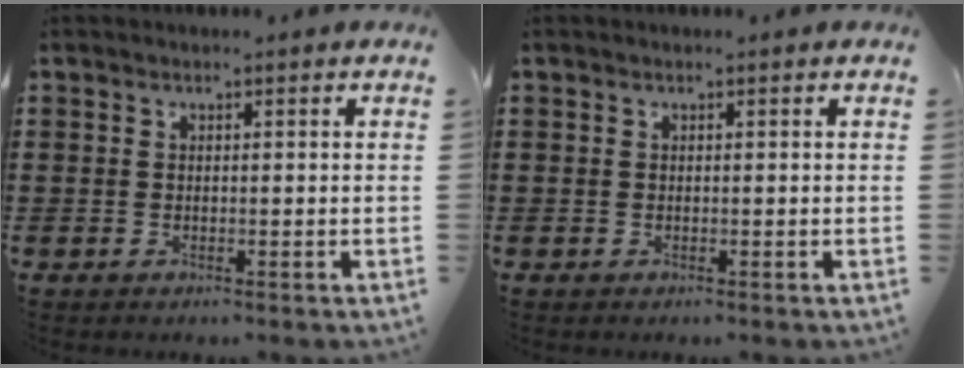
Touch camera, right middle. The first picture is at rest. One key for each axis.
{"total": 0.0}